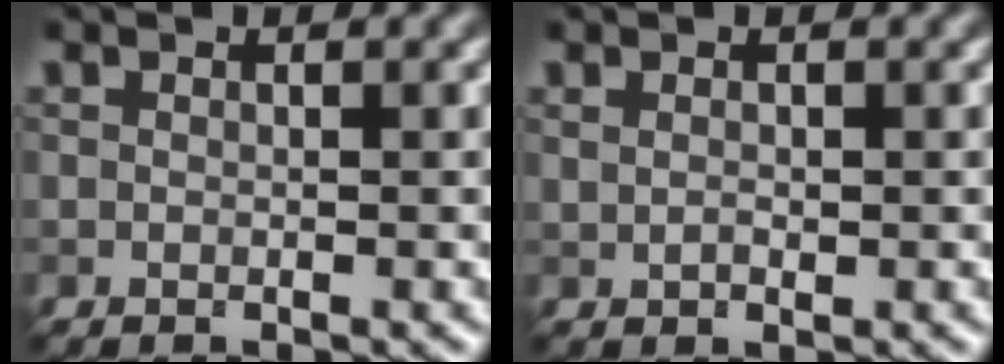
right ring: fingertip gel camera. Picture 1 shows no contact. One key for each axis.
{"total": 0.7, "fx": 0.1, "fy": 0.5, "fz": 0.5, "tx": -0.013, "ty": 0.001, "tz": 0.002}